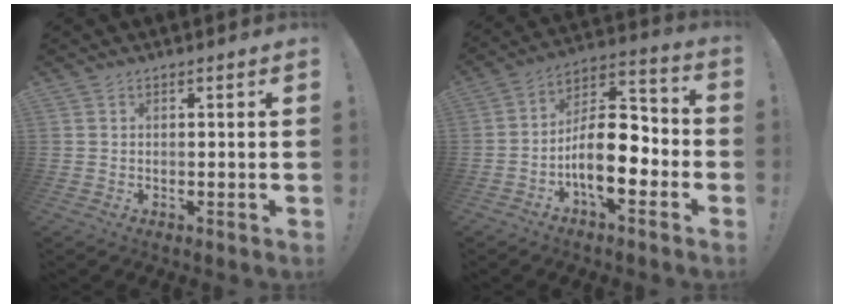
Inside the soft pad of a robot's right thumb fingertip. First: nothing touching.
{"total": 15.3, "force": [-5.0, 7.1, 12.6], "torque": [-0.224, 0.023, -0.081]}